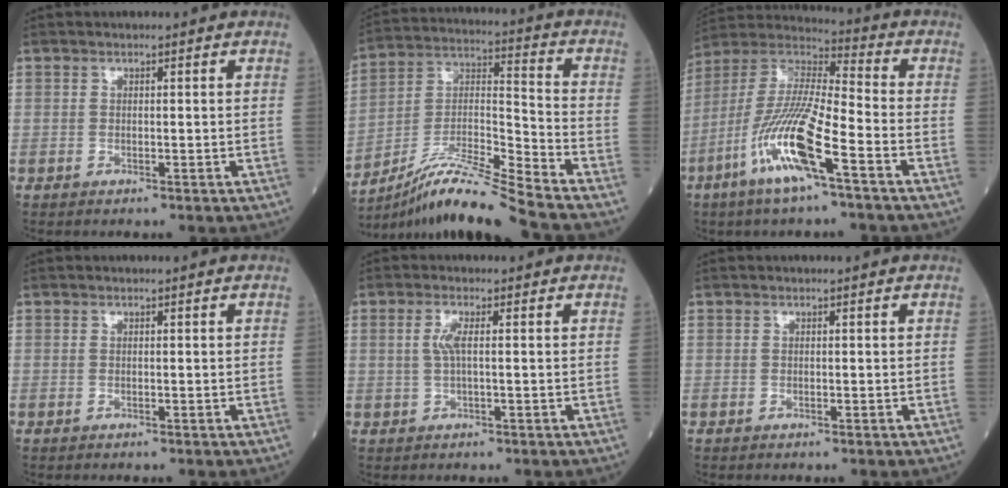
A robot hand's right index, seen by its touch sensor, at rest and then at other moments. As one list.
[{"total": 14.3, "force": [-12.4, -2.2, 6.8], "torque": [-0.127, 0.004, -0.222]}, {"total": 15.3, "force": [-6.9, 1.6, 13.5], "torque": [-0.281, -0.014, -0.138]}, {"total": 0.0}, {"total": 2.5, "force": [0.4, 0.4, 2.5], "torque": [-0.057, 0.002, 0.007]}, {"total": 0.0}]